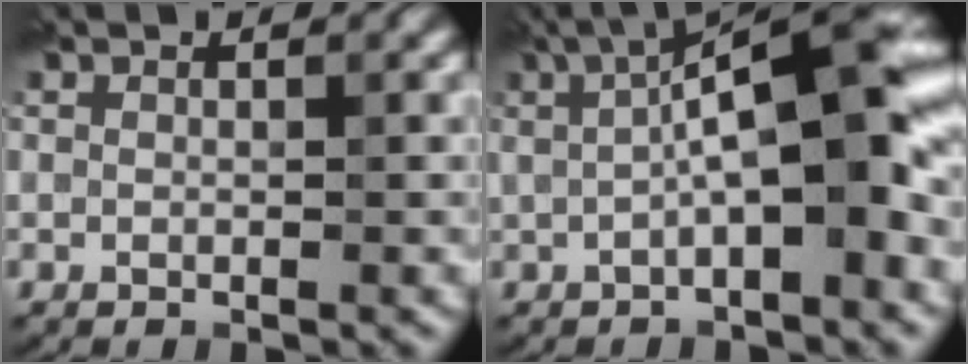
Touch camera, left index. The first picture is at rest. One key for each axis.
{"total": 10.5, "fx": 0.7, "fy": 2.9, "fz": 10.0, "tx": -0.149, "ty": 0.019, "tz": 0.004}